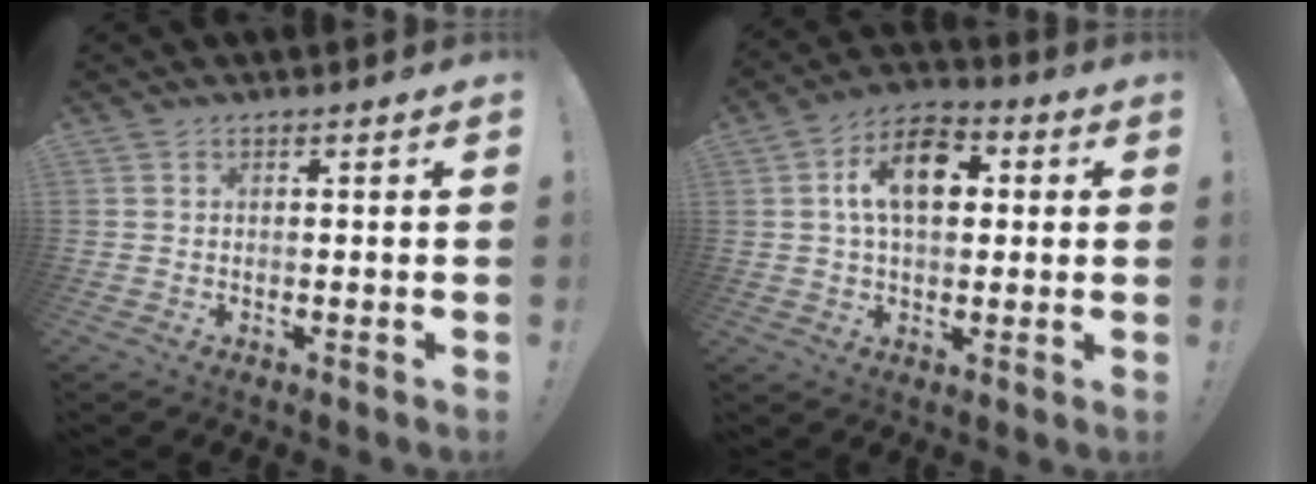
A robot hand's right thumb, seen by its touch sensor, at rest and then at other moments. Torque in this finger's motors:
{"motor_torque": [1.07, 0.90, 0.82, -0.24, 0.18]}